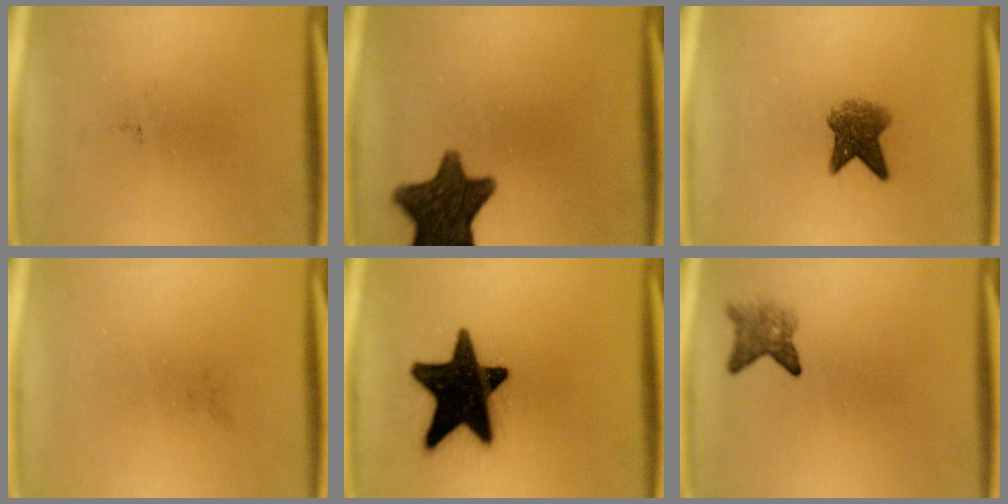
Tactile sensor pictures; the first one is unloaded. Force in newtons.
{"total": 12.7}
{"total": 5.2}
{"total": 0.0}
{"total": 19.7}
{"total": 2.8}